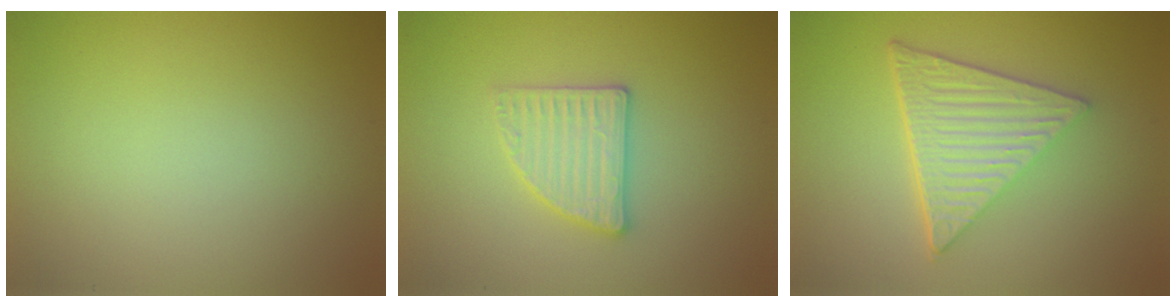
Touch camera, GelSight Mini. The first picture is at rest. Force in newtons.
{"total": 2.8, "press": 2.7, "slide": 0.5}
{"total": 6.9, "press": 4.5, "slide": 5.3}